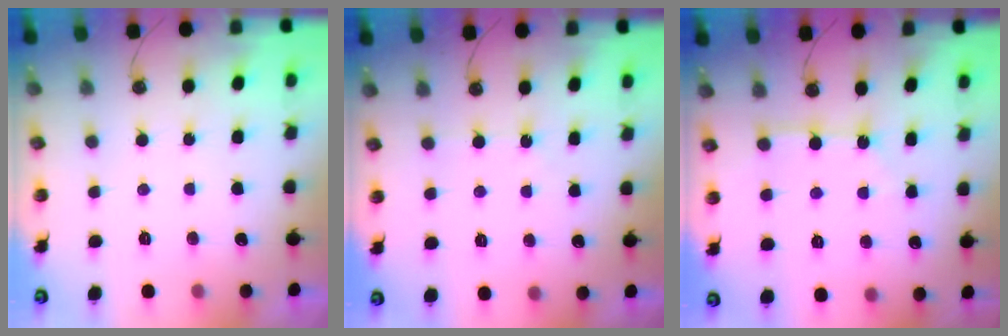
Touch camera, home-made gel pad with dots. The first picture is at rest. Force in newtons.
{"total": 2.5, "press": 2.5, "slide": 0.5}
{"total": 3.0, "press": 3.0, "slide": 0.2}